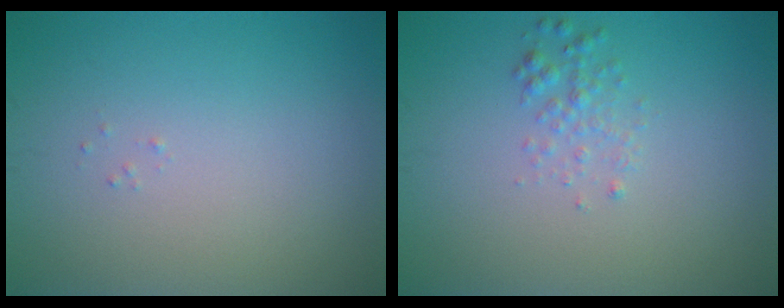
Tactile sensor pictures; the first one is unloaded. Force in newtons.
{"total": 1.4, "press": 1.4, "slide": 0.0}